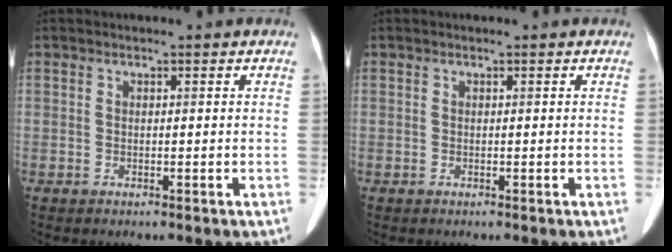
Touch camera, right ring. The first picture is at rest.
{"total": 0.0}